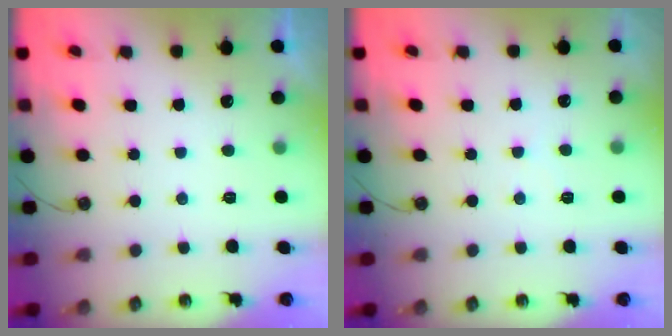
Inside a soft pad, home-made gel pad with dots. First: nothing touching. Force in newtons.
{"total": 1.8, "press": 1.8, "slide": 0.4}